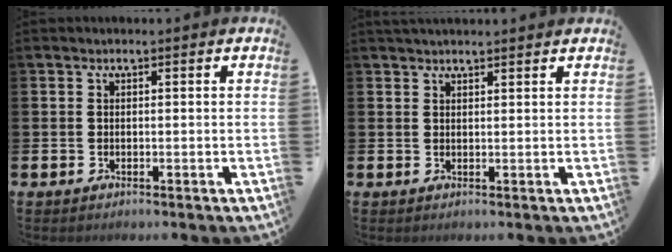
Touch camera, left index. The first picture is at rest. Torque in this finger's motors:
{"motor_torque": [0.83, -1.01, 0.13, 0.07]}